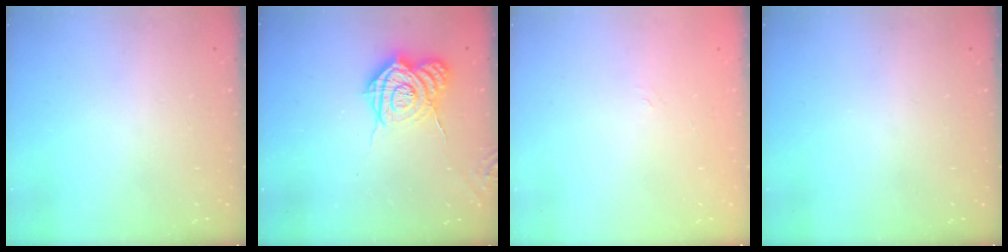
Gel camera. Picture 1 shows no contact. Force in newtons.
{"total": 11.4, "press": 11.3, "slide": 1.0}
{"total": 2.2, "press": 2.0, "slide": 1.1}
{"total": 0.0}